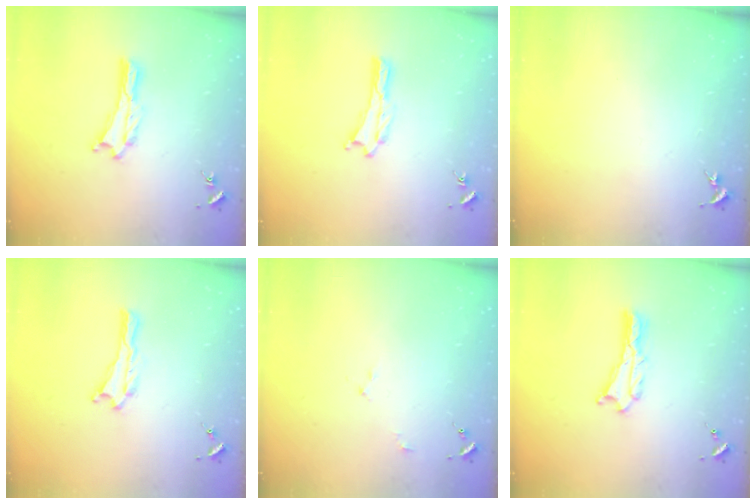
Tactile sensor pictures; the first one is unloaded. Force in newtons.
{"total": 0.0}
{"total": 0.0}
{"total": 0.0}
{"total": 2.2, "press": 2.2, "slide": 0.2}
{"total": 1.1, "press": 1.1, "slide": 0.2}